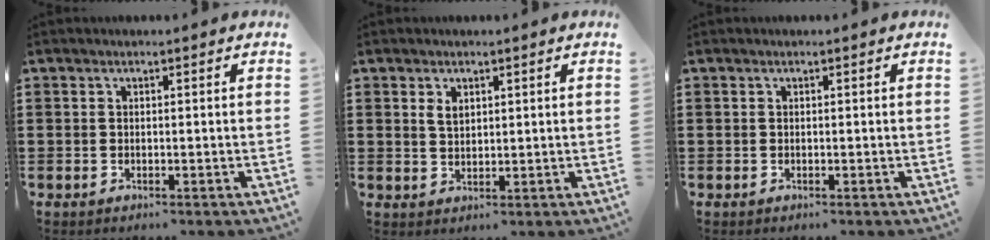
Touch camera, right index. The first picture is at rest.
{"total": 2.1, "force": [1.0, 1.2, 1.3], "torque": [-0.029, 0.004, 0.019]}
{"total": 0.0}